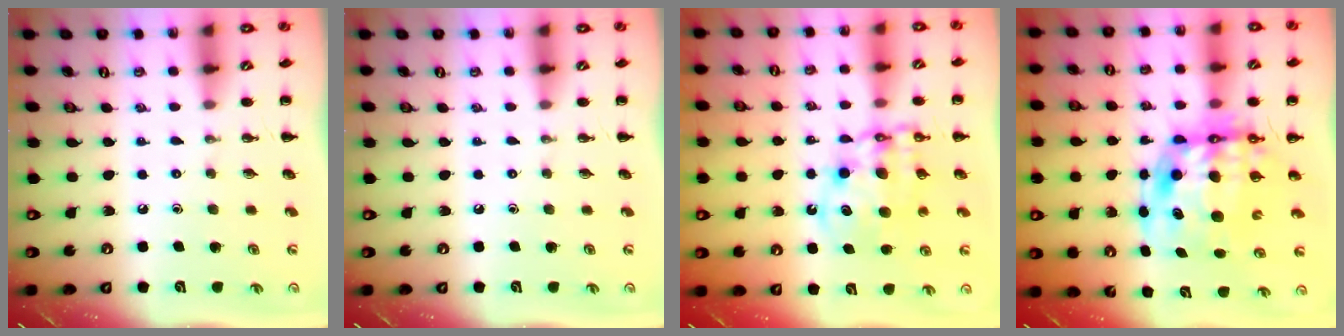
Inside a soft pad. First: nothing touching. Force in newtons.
{"total": 0.0}
{"total": 10.7, "press": 10.4, "slide": 2.7}
{"total": 14.1, "press": 13.7, "slide": 3.2}